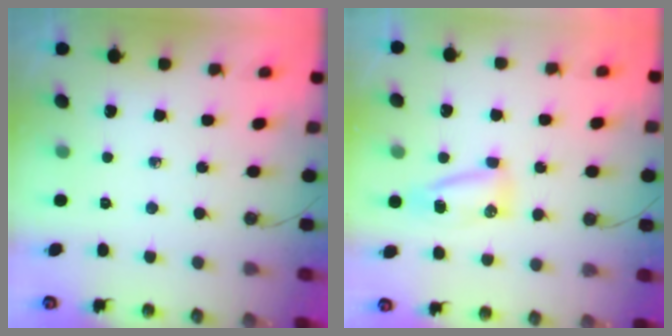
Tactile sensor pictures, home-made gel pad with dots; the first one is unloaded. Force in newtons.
{"total": 7.0, "press": 7.0, "slide": 0.6}